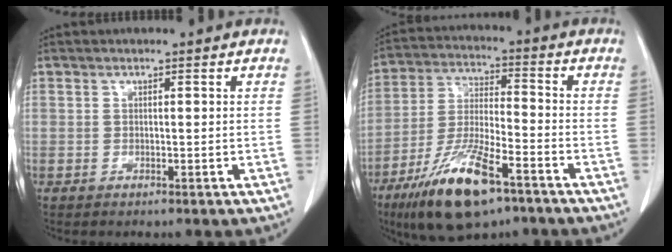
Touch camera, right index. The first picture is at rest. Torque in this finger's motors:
{"motor_torque": [1.28, -0.86, 0.63, 0.21]}